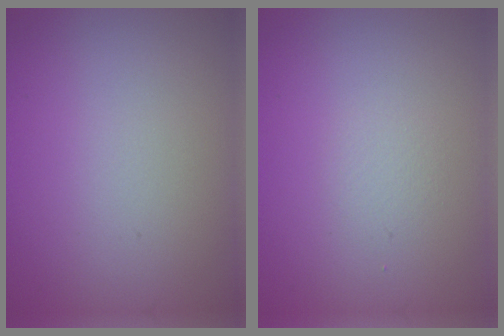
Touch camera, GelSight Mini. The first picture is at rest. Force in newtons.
{"total": 0.7, "press": 0.7, "slide": 0.0}